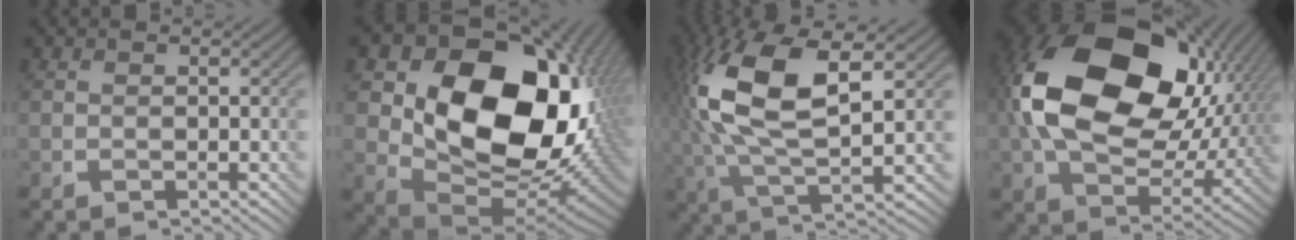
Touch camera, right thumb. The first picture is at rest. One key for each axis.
{"total": 20.6, "fx": 3.7, "fy": 14.9, "fz": 13.8, "tx": -0.244, "ty": -0.048, "tz": 0.105}
{"total": 14.3, "fx": 3.3, "fy": 5.6, "fz": 12.7, "tx": -0.289, "ty": 0.017, "tz": 0.063}
{"total": 22.0, "fx": 4.8, "fy": 15.4, "fz": 14.9, "tx": -0.349, "ty": -0.015, "tz": 0.107}